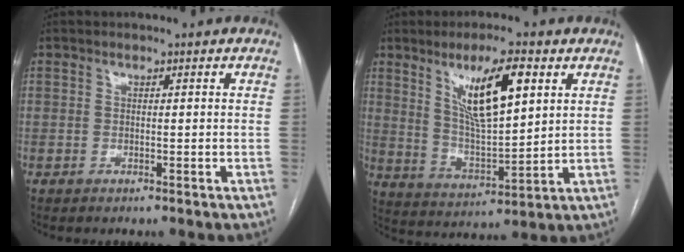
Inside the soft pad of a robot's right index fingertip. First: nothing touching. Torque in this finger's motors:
{"motor_torque": [1.16, 0.97, 0.31, 0.20]}